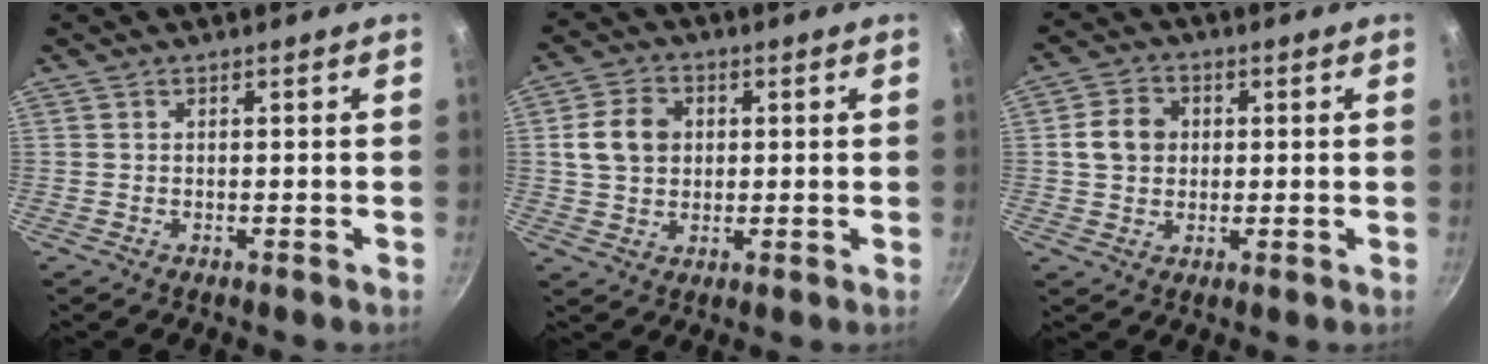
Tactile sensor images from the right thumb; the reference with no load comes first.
{"total": 8.3, "force": [1.4, 6.7, 4.8], "torque": [-0.069, 0.008, 0.019]}
{"total": 6.7, "force": [0.8, 5.7, 3.4], "torque": [-0.039, 0.010, 0.005]}